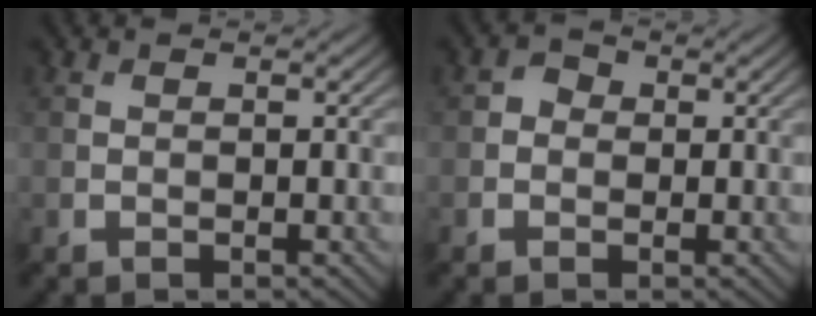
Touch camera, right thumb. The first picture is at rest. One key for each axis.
{"total": 1.5, "fx": -0.1, "fy": 1.3, "fz": 0.6, "tx": -0.007, "ty": 0.000, "tz": -0.010}